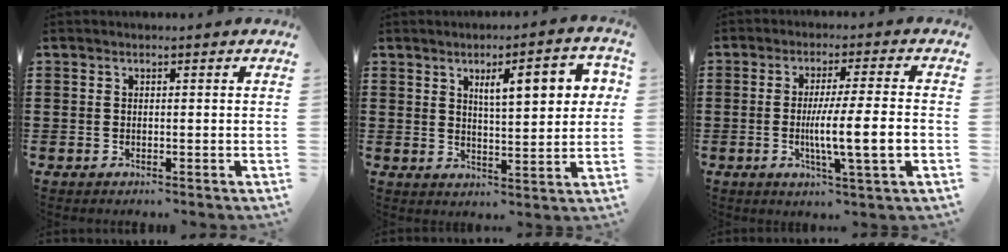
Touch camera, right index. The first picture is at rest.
{"total": 7.8, "force": [3.0, 2.1, 6.9], "torque": [-0.104, -0.003, 0.041]}
{"total": 8.6, "force": [-1.7, 0.3, 8.4], "torque": [-0.148, -0.010, -0.033]}